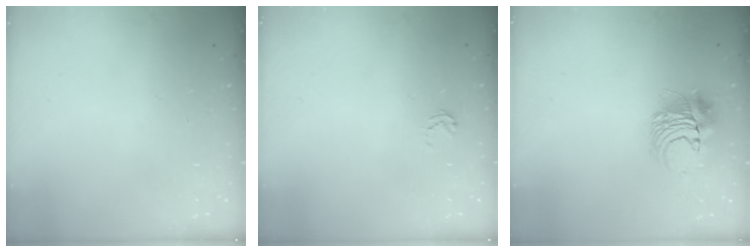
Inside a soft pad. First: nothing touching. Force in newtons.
{"total": 3.5, "press": 3.5, "slide": 0.2}
{"total": 9.1, "press": 9.1, "slide": 0.5}